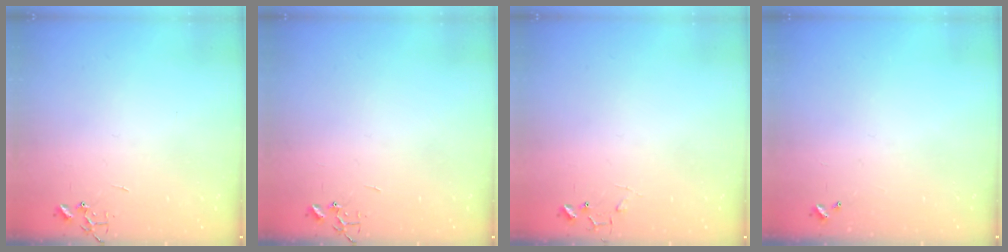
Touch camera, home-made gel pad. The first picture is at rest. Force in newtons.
{"total": 0.0}
{"total": 5.7, "press": 5.7, "slide": 0.2}
{"total": 0.0}